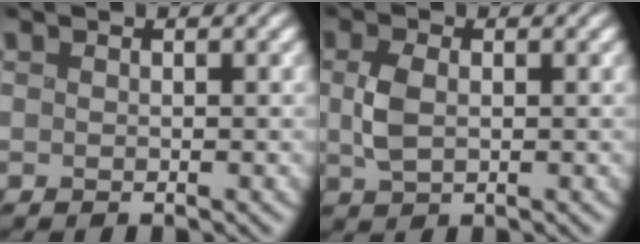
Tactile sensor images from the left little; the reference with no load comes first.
{"total": 2.6, "force": [0.3, 1.6, 2.1], "torque": [-0.052, 0.000, 0.006]}